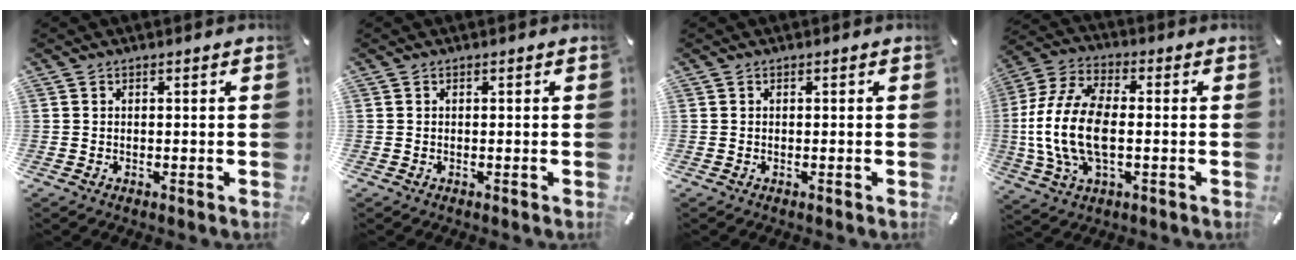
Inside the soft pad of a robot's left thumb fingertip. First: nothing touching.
{"total": 0.0}
{"total": 0.0}
{"total": 15.7, "force": [-1.7, 8.7, 13.0], "torque": [-0.285, -0.006, -0.031]}